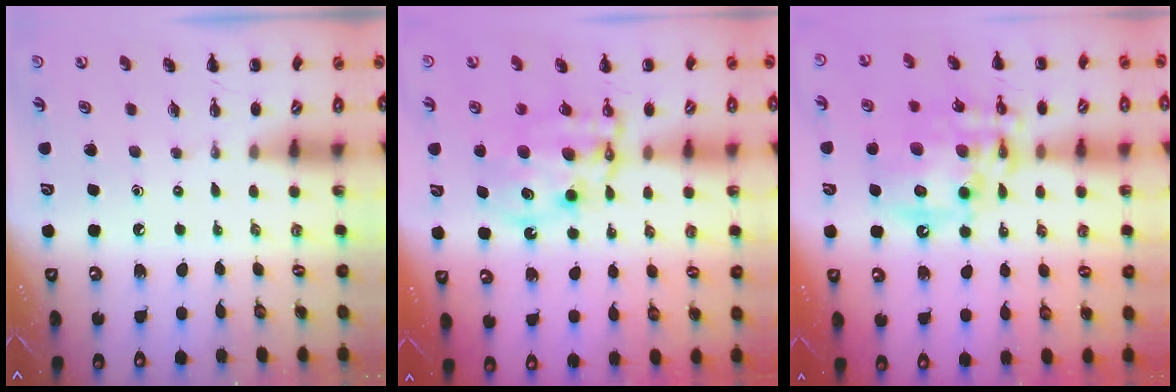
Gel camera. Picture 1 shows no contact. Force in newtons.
{"total": 10.7, "press": 10.4, "slide": 2.7}
{"total": 17.0, "press": 16.6, "slide": 3.6}